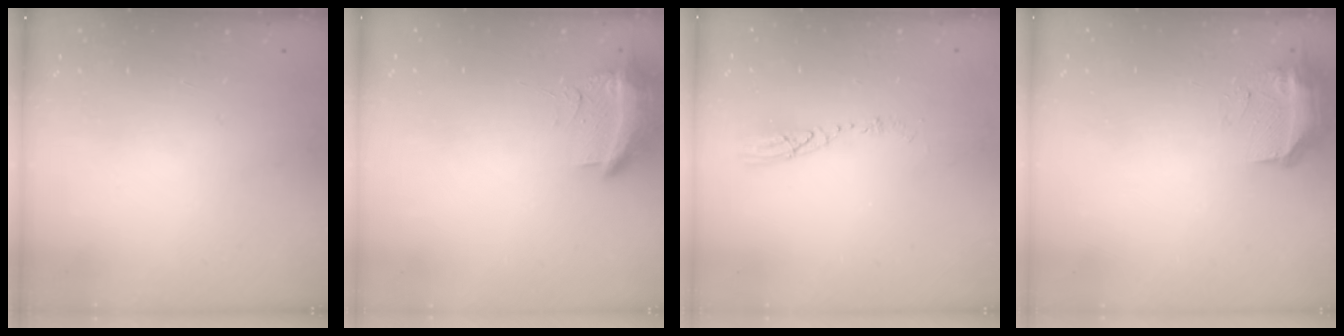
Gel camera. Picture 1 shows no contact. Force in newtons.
{"total": 19.1, "press": 13.0, "slide": 14.0}
{"total": 4.7, "press": 4.6, "slide": 0.5}
{"total": 15.7, "press": 10.5, "slide": 11.7}